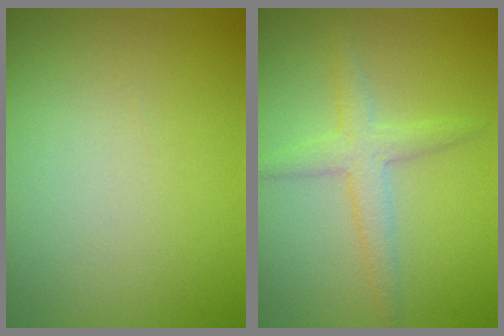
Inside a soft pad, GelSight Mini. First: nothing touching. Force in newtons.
{"total": 2.7, "press": 2.7, "slide": 0.1}